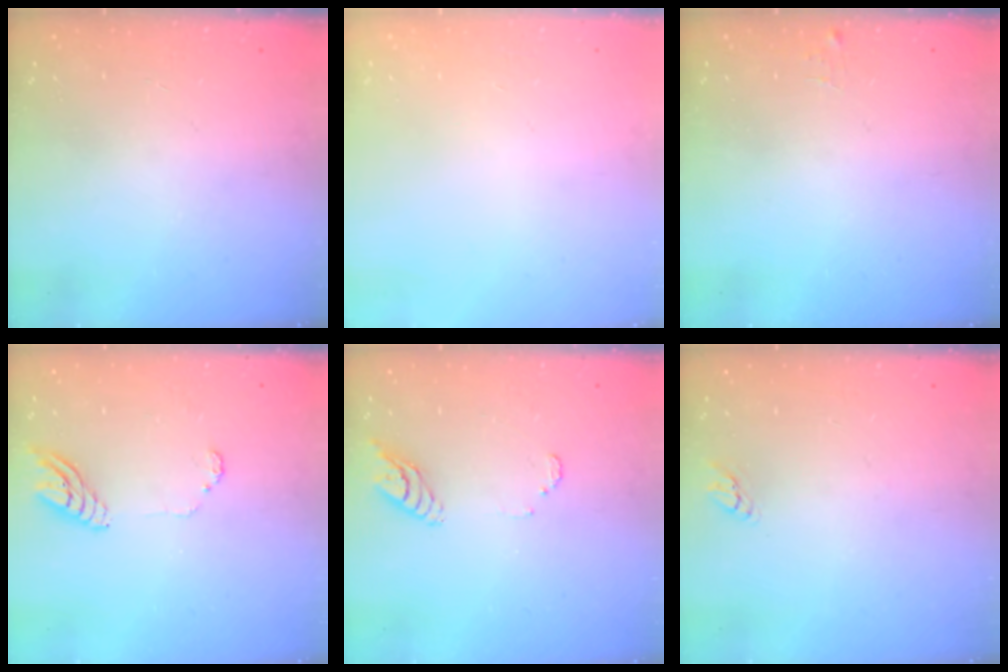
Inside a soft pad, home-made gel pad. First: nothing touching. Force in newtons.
{"total": 0.0}
{"total": 4.0, "press": 4.0, "slide": 0.4}
{"total": 7.7, "press": 7.7, "slide": 0.8}
{"total": 8.3, "press": 8.3, "slide": 0.7}
{"total": 2.9, "press": 2.9, "slide": 0.2}